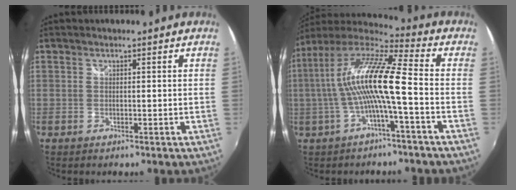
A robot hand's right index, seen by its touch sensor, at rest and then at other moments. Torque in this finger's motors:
{"motor_torque": [1.68, -0.46, 1.05, 0.21]}